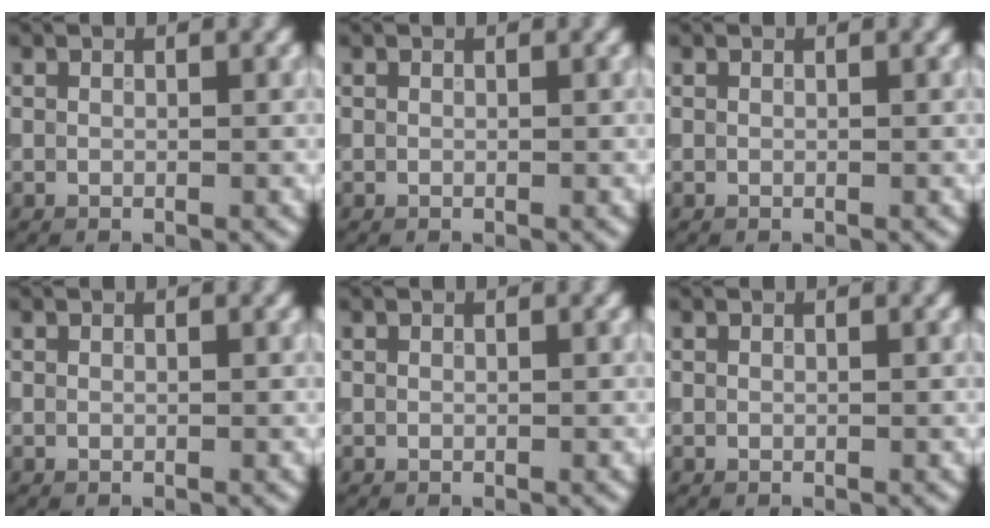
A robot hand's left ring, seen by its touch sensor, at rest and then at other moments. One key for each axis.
{"total": 0.0}
{"total": 0.0}
{"total": 0.0}
{"total": 0.0}
{"total": 0.0}